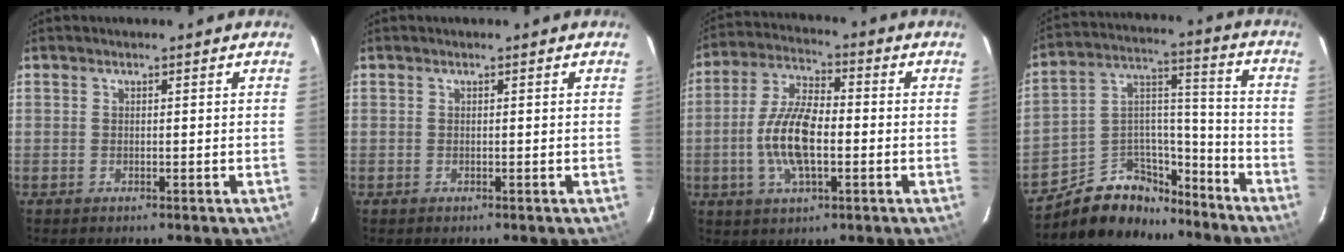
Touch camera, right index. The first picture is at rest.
{"total": 0.0}
{"total": 11.4, "force": [-2.2, 4.7, 10.2], "torque": [-0.210, 0.004, -0.043]}
{"total": 14.5, "force": [-11.5, 8.0, 3.7], "torque": [-0.071, 0.079, -0.180]}